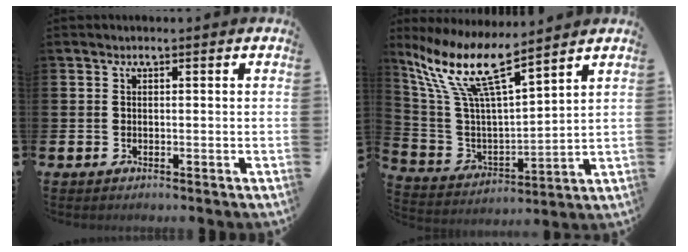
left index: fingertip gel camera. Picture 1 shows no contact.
{"total": 11.1, "force": [8.4, 2.3, 6.9], "torque": [-0.166, -0.051, 0.144]}